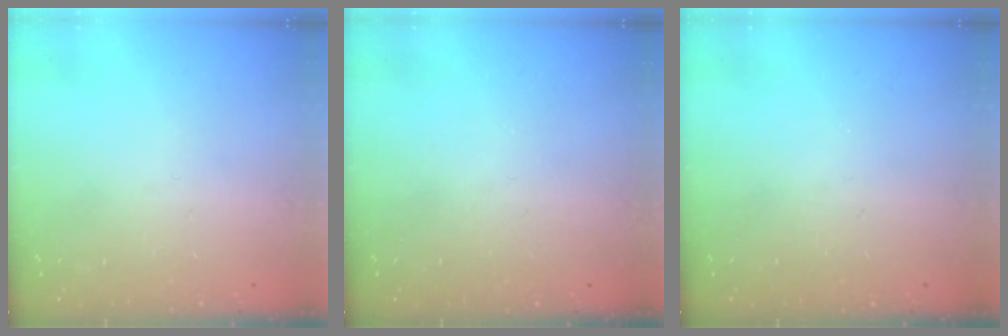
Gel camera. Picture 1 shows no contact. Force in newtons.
{"total": 0.0}
{"total": 0.0}